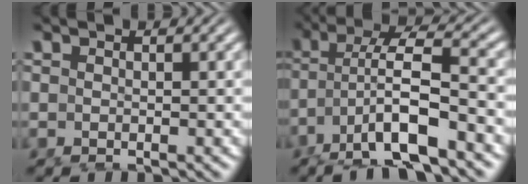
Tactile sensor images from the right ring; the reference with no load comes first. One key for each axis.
{"total": 6.7, "fx": 0.7, "fy": 3.4, "fz": 5.8, "tx": -0.109, "ty": -0.005, "tz": 0.016}